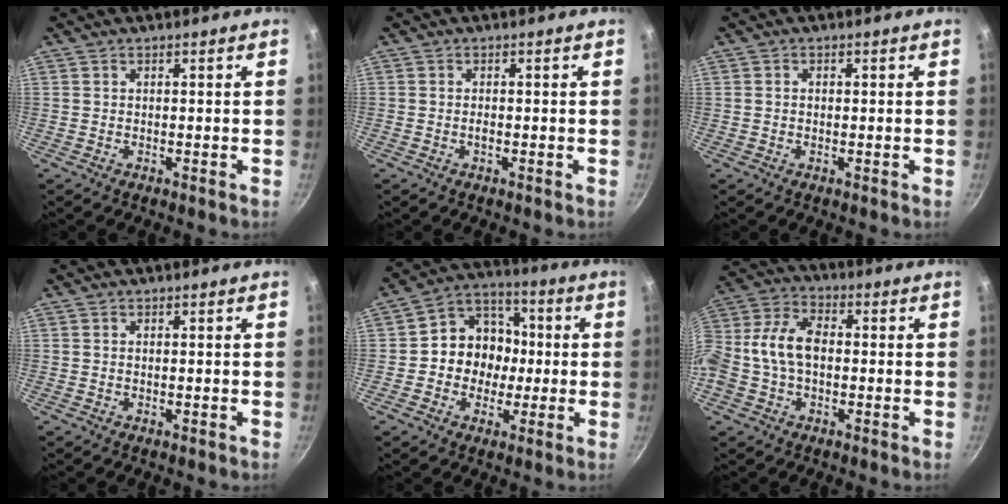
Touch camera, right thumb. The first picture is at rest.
{"total": 0.9, "force": [-0.4, 0.5, 0.7], "torque": [-0.013, 0.005, -0.007]}
{"total": 0.9, "force": [0.0, 0.7, 0.5], "torque": [-0.007, 0.005, -0.001]}
{"total": 0.0}
{"total": 11.7, "force": [-0.8, 10.3, 5.6], "torque": [-0.039, 0.029, -0.033]}
{"total": 11.5, "force": [-0.7, 7.9, 8.3], "torque": [-0.143, 0.036, -0.032]}